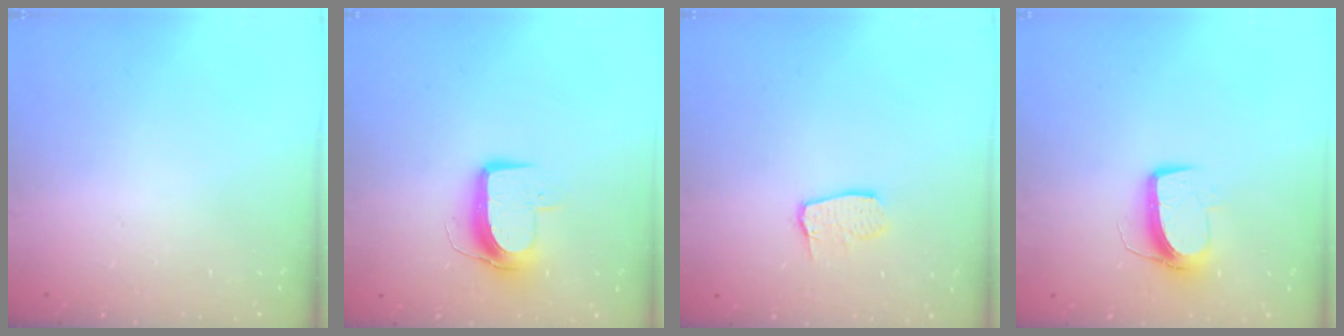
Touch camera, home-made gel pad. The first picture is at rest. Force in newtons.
{"total": 9.6, "press": 9.6, "slide": 0.7}
{"total": 6.8, "press": 6.8, "slide": 0.5}
{"total": 9.9, "press": 9.9, "slide": 0.4}